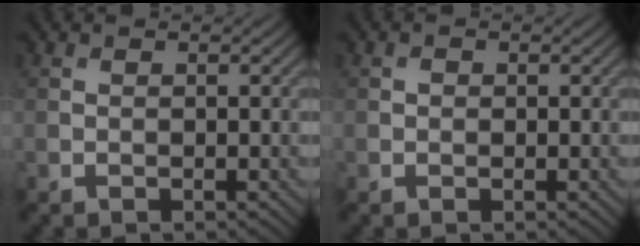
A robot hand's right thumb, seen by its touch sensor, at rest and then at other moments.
{"total": 0.5, "force": [0.0, 0.5, 0.2], "torque": [-0.001, -0.003, -0.001]}